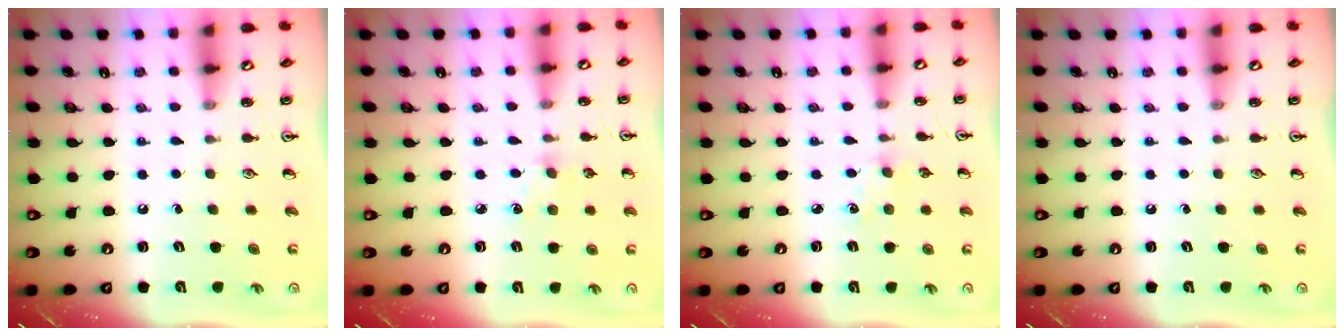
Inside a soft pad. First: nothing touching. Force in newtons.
{"total": 4.5, "press": 4.4, "slide": 0.5}
{"total": 1.7, "press": 1.7, "slide": 0.3}
{"total": 0.0}